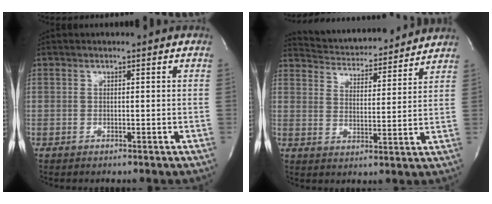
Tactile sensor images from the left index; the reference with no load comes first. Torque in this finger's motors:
{"motor_torque": [-0.22, -0.06, 0.09, 0.04]}